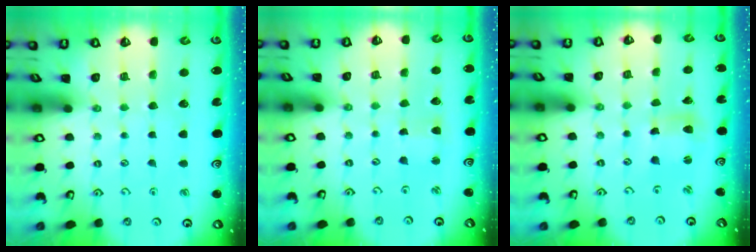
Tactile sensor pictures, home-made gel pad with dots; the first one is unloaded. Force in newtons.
{"total": 2.5, "press": 2.5, "slide": 0.4}
{"total": 4.2, "press": 4.2, "slide": 0.5}